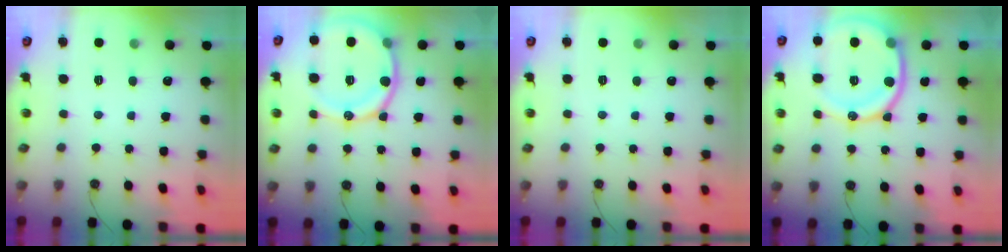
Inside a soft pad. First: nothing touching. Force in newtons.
{"total": 16.4, "press": 16.4, "slide": 1.5}
{"total": 0.0}
{"total": 19.7, "press": 19.6, "slide": 2.3}